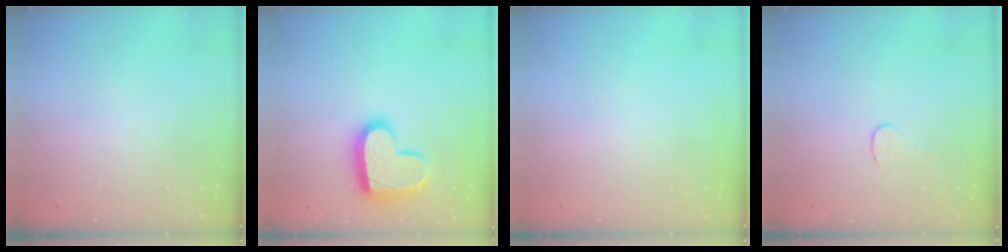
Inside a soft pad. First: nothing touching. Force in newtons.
{"total": 15.7, "press": 15.6, "slide": 1.1}
{"total": 0.0}
{"total": 4.1, "press": 4.1, "slide": 0.3}